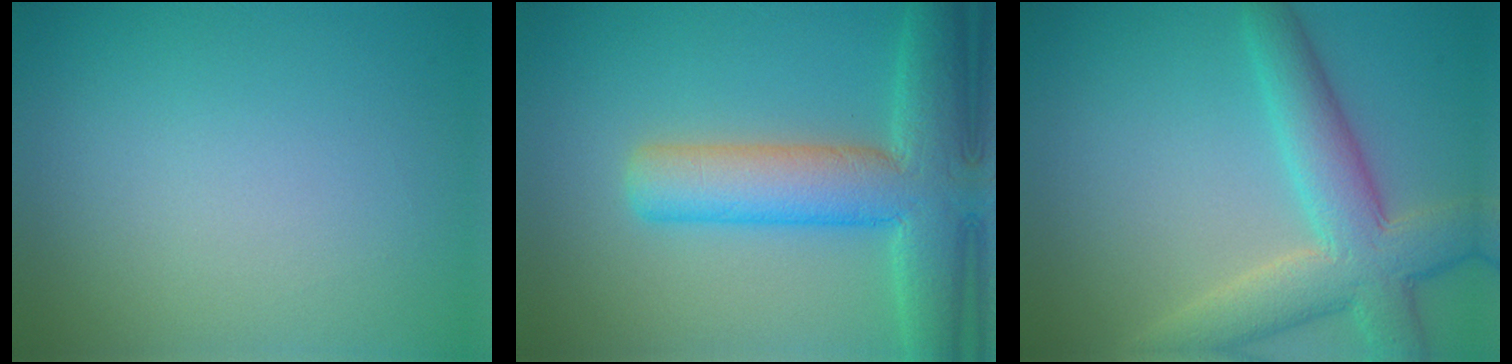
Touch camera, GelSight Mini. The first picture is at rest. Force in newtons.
{"total": 8.8, "press": 8.8, "slide": 0.6}
{"total": 7.1, "press": 7.1, "slide": 0.4}